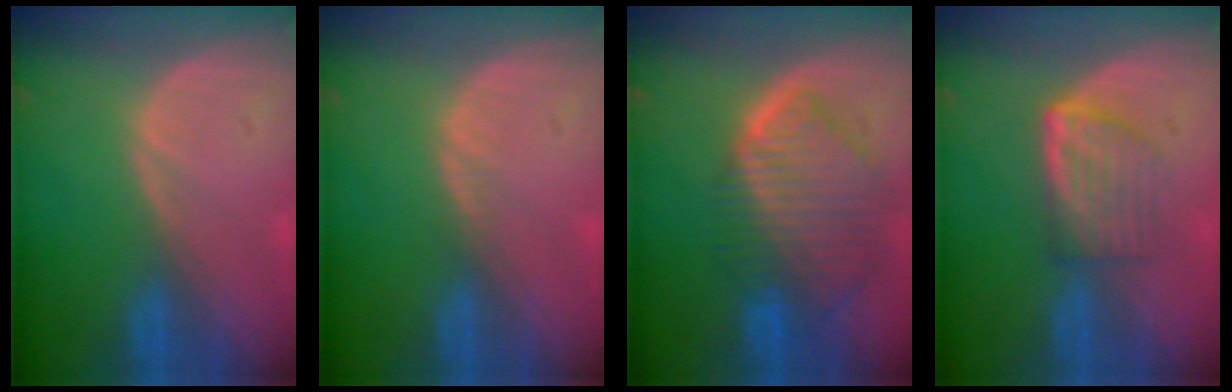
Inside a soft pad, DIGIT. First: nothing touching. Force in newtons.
{"total": 0.5, "press": 0.5, "slide": 0.1}
{"total": 10.1, "press": 8.5, "slide": 5.3}
{"total": 5.8, "press": 5.2, "slide": 2.4}